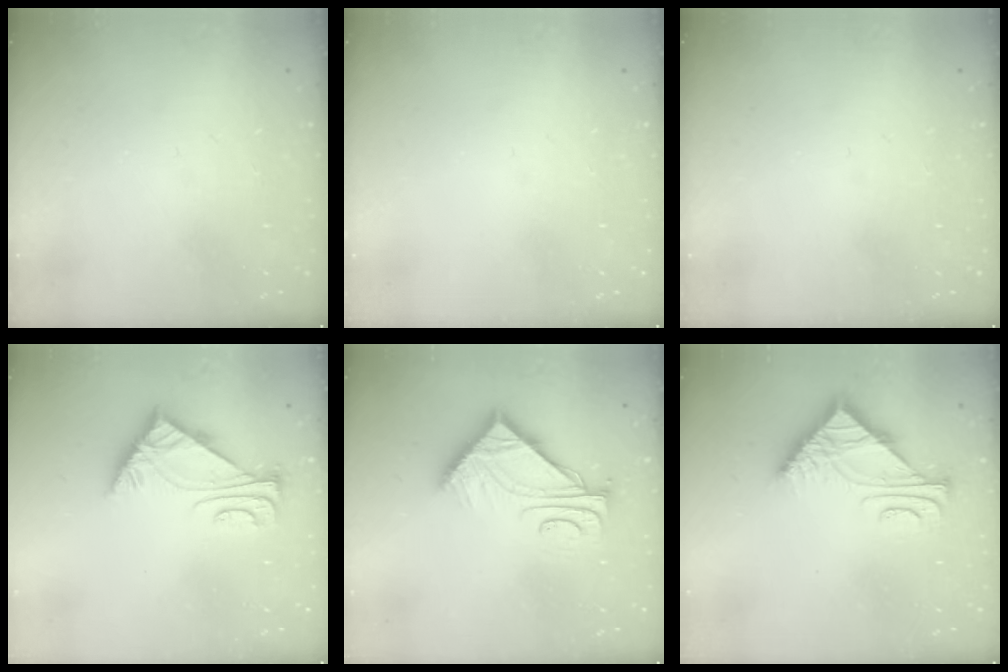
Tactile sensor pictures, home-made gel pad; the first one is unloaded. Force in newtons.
{"total": 0.0}
{"total": 0.0}
{"total": 5.4, "press": 5.3, "slide": 1.1}
{"total": 10.3, "press": 10.2, "slide": 0.9}
{"total": 7.3, "press": 7.3, "slide": 0.6}